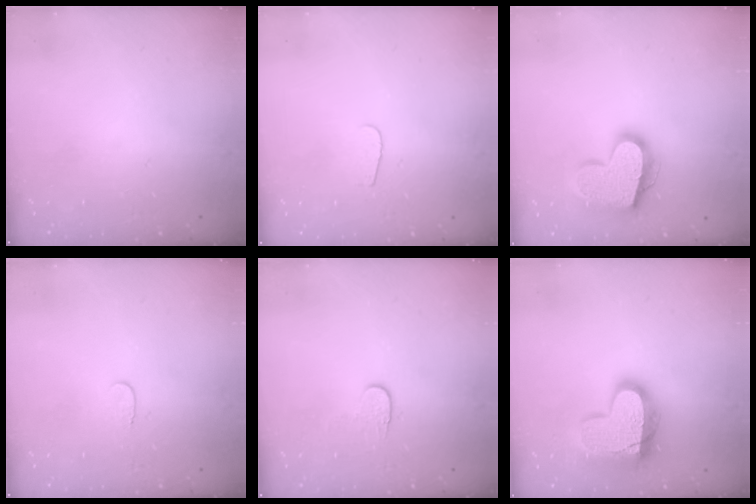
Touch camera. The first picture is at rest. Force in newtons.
{"total": 3.7, "press": 3.6, "slide": 0.4}
{"total": 18.7, "press": 18.6, "slide": 1.4}
{"total": 3.2, "press": 3.2, "slide": 0.3}
{"total": 3.8, "press": 3.8, "slide": 0.4}
{"total": 17.6, "press": 17.6, "slide": 1.5}